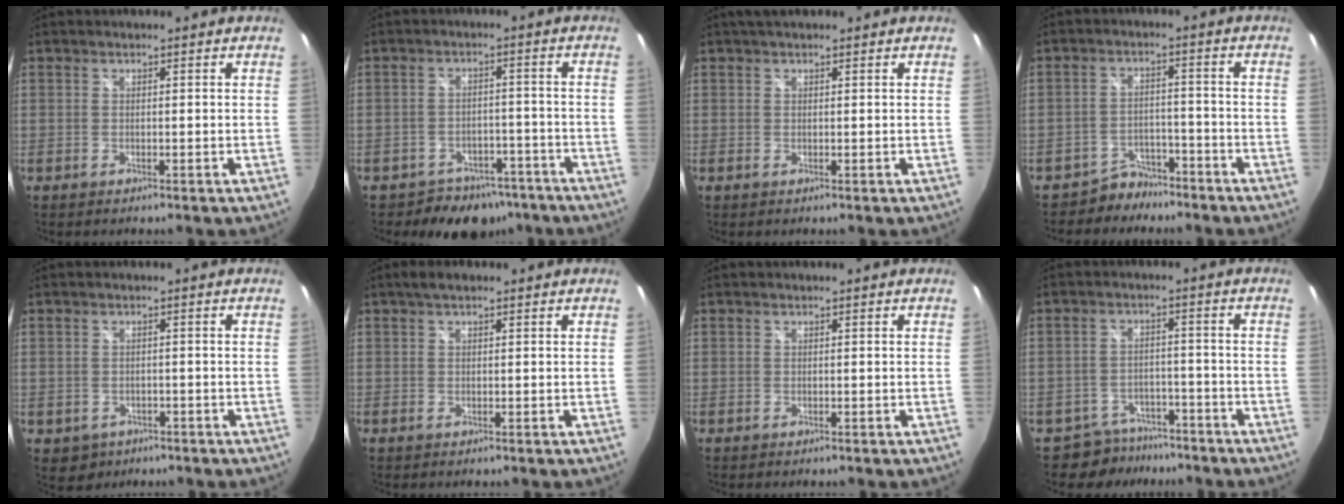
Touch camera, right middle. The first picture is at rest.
{"total": 9.0, "force": [-6.8, 5.6, 1.6], "torque": [-0.035, 0.019, -0.083]}
{"total": 2.8, "force": [2.0, 1.0, 1.7], "torque": [-0.027, 0.011, 0.029]}
{"total": 5.1, "force": [-4.3, 2.7, 0.0], "torque": [-0.005, 0.016, -0.070]}
{"total": 3.5, "force": [-1.3, 3.0, 1.1], "torque": [-0.031, -0.004, -0.010]}
{"total": 2.8, "force": [1.7, 1.1, 1.9], "torque": [-0.034, 0.009, 0.025]}
{"total": 0.0}
{"total": 6.6, "force": [-5.6, 3.5, 0.1], "torque": [-0.013, 0.012, -0.082]}